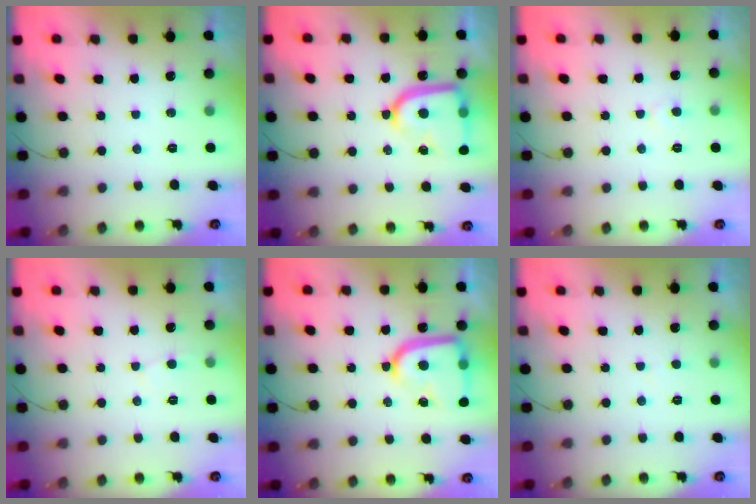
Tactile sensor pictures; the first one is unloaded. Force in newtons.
{"total": 16.4, "press": 16.3, "slide": 1.6}
{"total": 3.7, "press": 3.7, "slide": 0.4}
{"total": 3.3, "press": 3.3, "slide": 0.4}
{"total": 16.4, "press": 16.3, "slide": 1.6}
{"total": 1.6, "press": 1.6, "slide": 0.2}